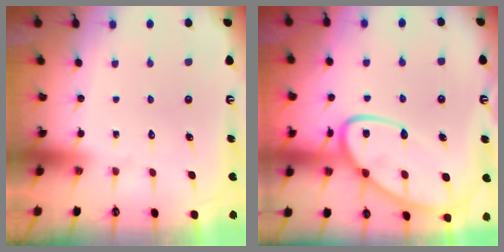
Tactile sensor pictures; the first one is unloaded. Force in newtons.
{"total": 16.4, "press": 16.3, "slide": 1.7}